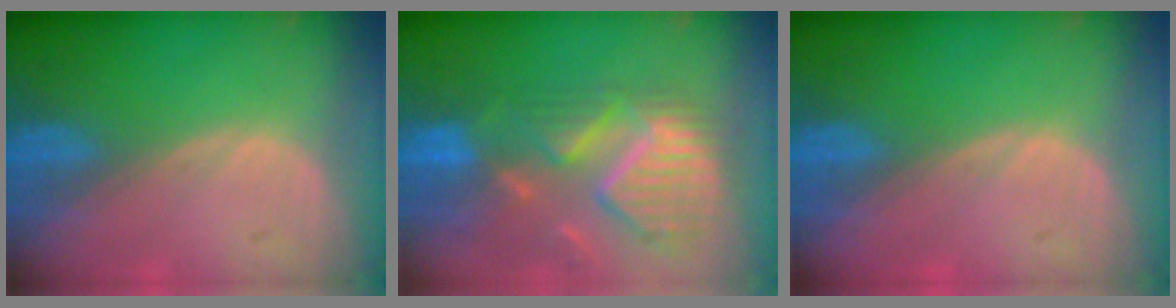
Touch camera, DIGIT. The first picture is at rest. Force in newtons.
{"total": 11.9, "press": 10.3, "slide": 5.9}
{"total": 0.0}